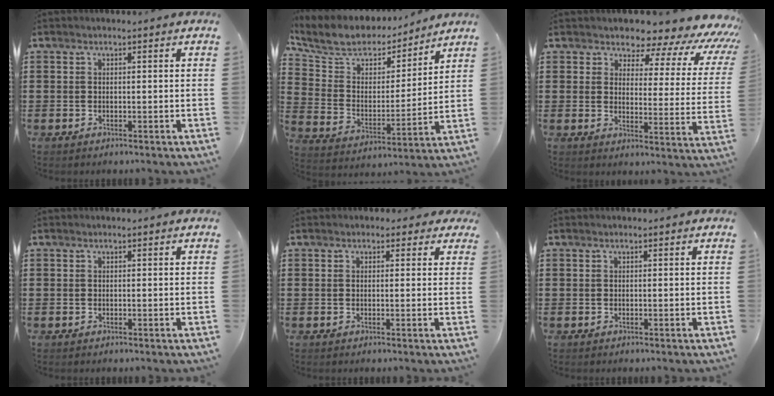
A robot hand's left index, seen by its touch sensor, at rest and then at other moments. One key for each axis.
{"total": 8.2, "fx": 7.1, "fy": 3.3, "fz": 2.2, "tx": -0.086, "ty": -0.045, "tz": 0.125}
{"total": 5.5, "fx": 4.8, "fy": 2.1, "fz": 1.7, "tx": -0.047, "ty": -0.035, "tz": 0.078}
{"total": 0.0}
{"total": 1.4, "fx": 0.5, "fy": 1.2, "fz": 0.4, "tx": -0.004, "ty": 0.006, "tz": 0.006}
{"total": 0.0}